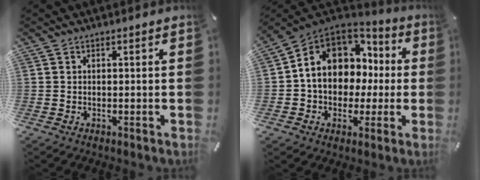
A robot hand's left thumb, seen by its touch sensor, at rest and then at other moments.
{"total": 12.0, "force": [1.6, 10.3, 5.9], "torque": [-0.123, -0.003, 0.039]}